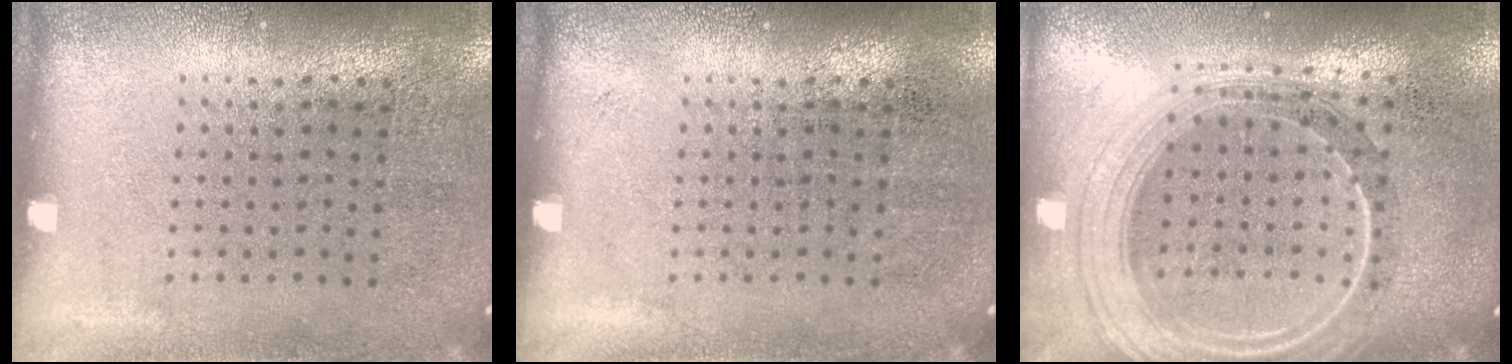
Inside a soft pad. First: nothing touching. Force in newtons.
{"total": 0.0}
{"total": 2.5, "press": 2.1, "slide": 1.3}